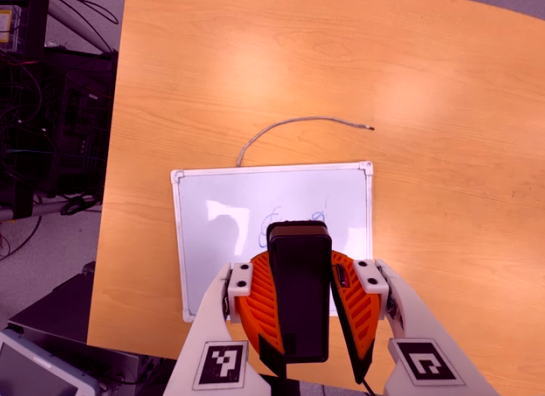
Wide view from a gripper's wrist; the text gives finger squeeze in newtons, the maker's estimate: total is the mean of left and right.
{"total": 12.4, "left": 10.7, "right": 14.1}